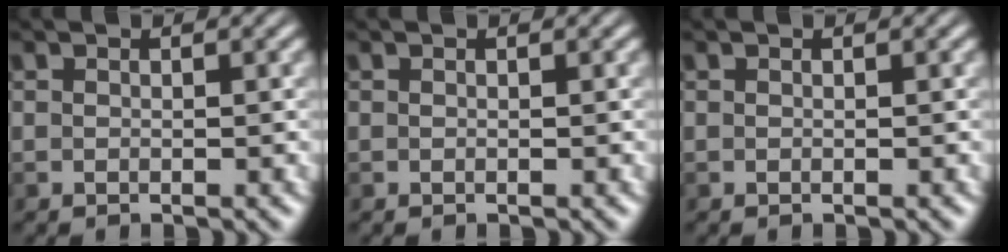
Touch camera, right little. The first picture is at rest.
{"total": 0.0}
{"total": 0.0}